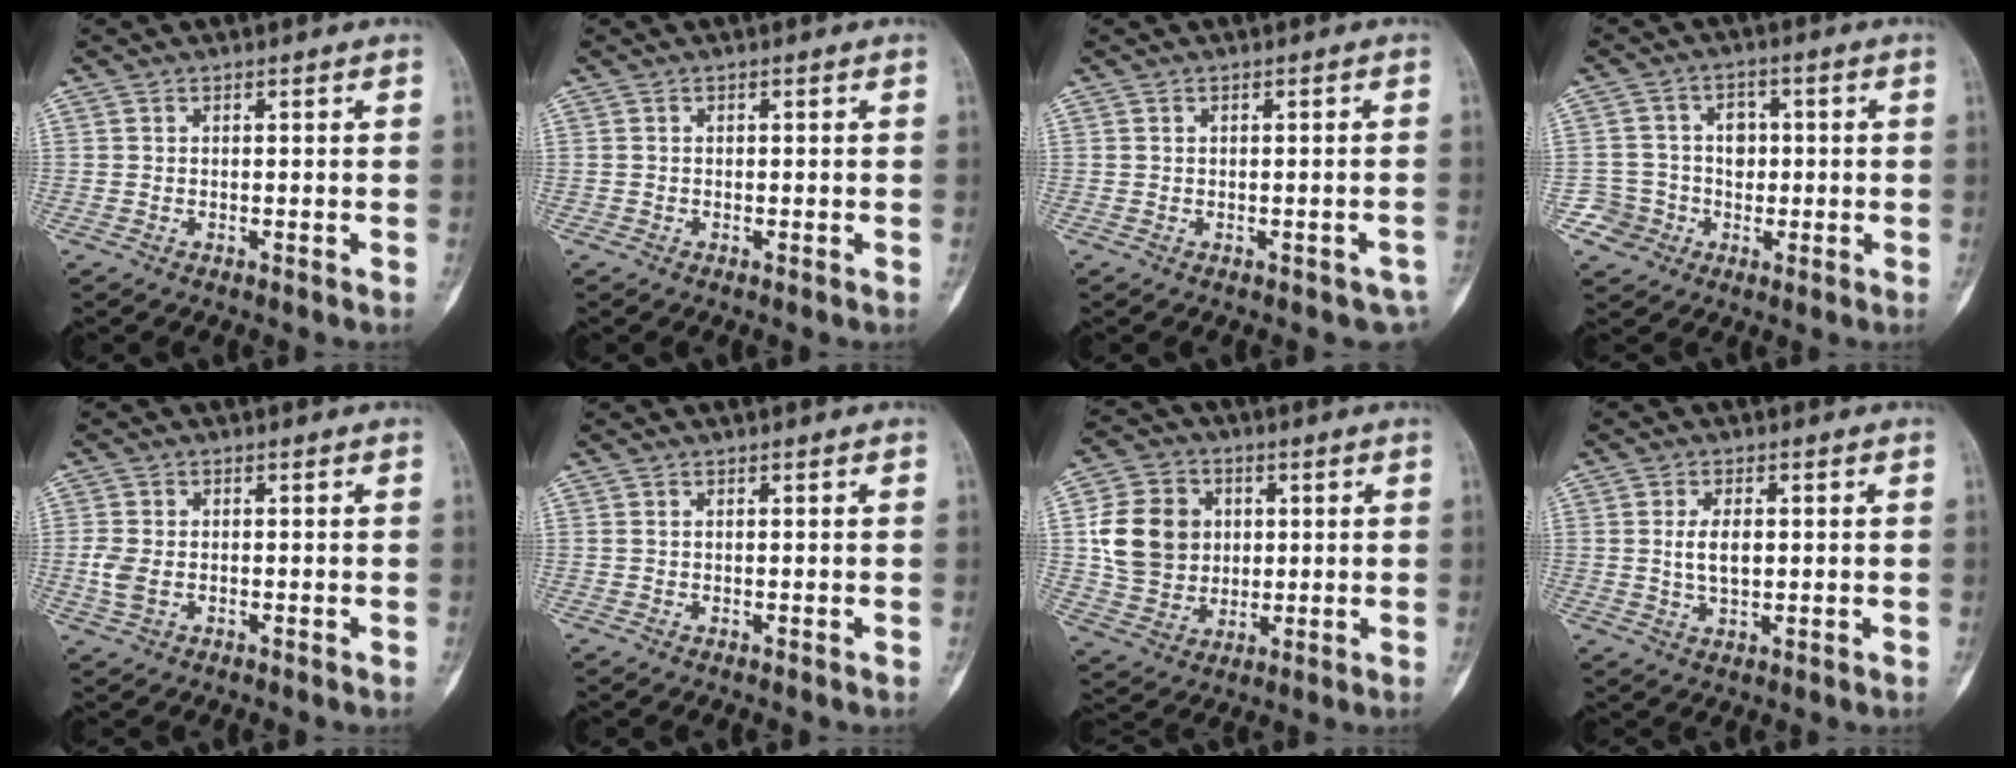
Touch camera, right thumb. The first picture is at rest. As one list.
[{"total": 0.0}, {"total": 2.6, "force": [-1.4, 1.5, 1.5], "torque": [-0.005, 0.011, -0.015]}, {"total": 7.6, "force": [-2.0, 7.3, 0.5], "torque": [0.039, 0.024, -0.034]}, {"total": 3.7, "force": [-0.9, 2.3, 2.7], "torque": [-0.069, 0.003, -0.017]}, {"total": 0.0}, {"total": 13.6, "force": [1.8, 11.7, 6.7], "torque": [-0.096, 0.005, 0.038]}, {"total": 4.6, "force": [0.4, 2.4, 3.9], "torque": [-0.065, -0.004, 0.010]}]